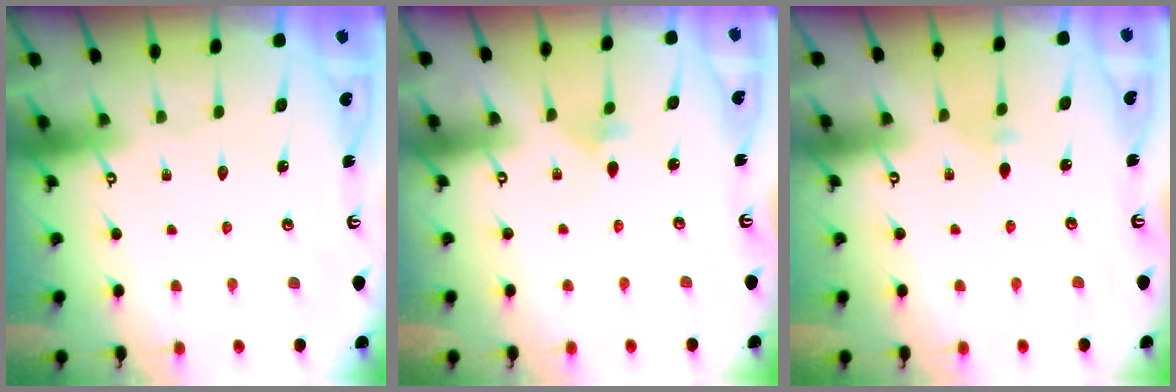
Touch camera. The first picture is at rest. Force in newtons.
{"total": 2.6, "press": 2.6, "slide": 0.6}
{"total": 3.1, "press": 3.0, "slide": 0.5}